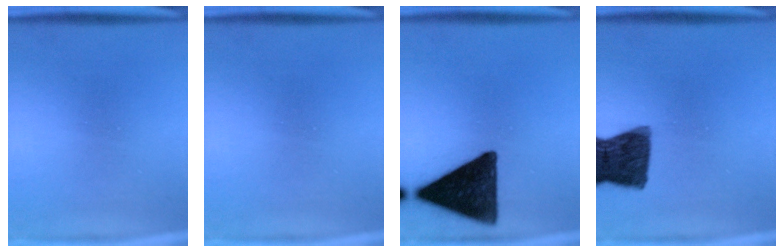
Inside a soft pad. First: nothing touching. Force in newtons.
{"total": 0.0}
{"total": 16.3}
{"total": 13.0}